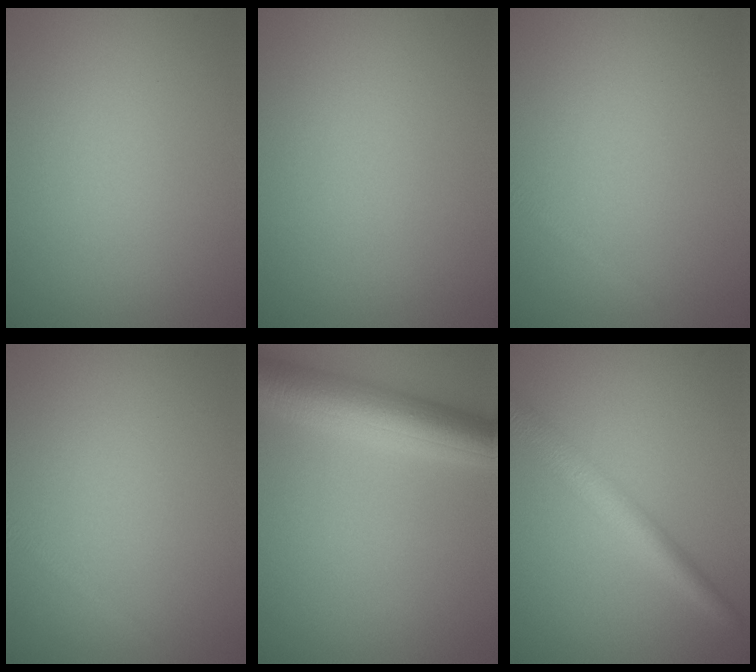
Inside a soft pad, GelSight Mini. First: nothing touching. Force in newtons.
{"total": 0.0}
{"total": 0.7, "press": 0.7, "slide": 0.0}
{"total": 0.7, "press": 0.7, "slide": 0.0}
{"total": 6.7, "press": 6.7, "slide": 0.1}
{"total": 4.0, "press": 4.0, "slide": 0.1}